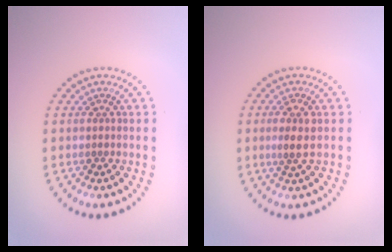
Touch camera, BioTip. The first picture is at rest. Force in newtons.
{"total": 2.0, "press": 1.9, "slide": 0.7}